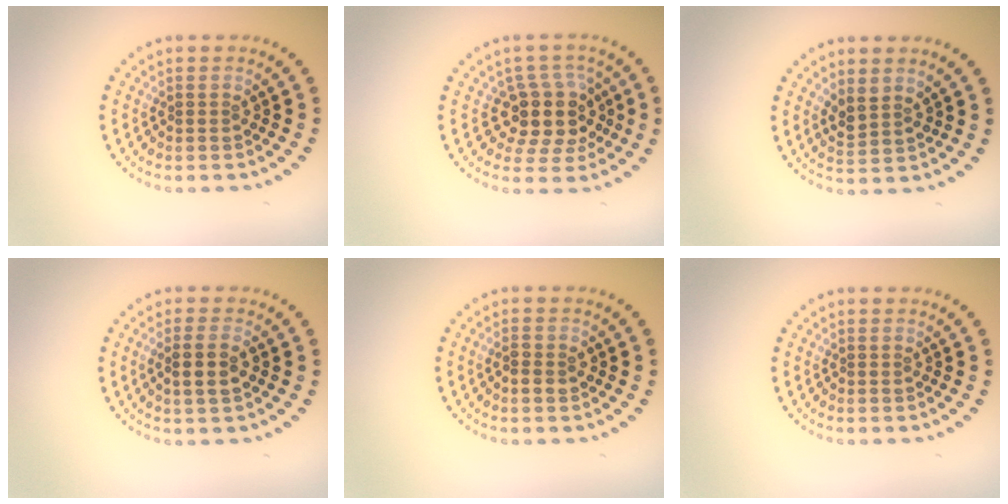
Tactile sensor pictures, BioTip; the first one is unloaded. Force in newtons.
{"total": 4.3, "press": 3.6, "slide": 2.5}
{"total": 1.9, "press": 1.6, "slide": 1.1}
{"total": 2.2, "press": 2.1, "slide": 0.8}
{"total": 1.4, "press": 1.4, "slide": 0.2}
{"total": 0.0}